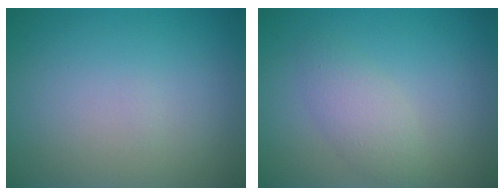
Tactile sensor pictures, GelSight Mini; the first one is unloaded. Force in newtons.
{"total": 2.5, "press": 2.5, "slide": 0.0}